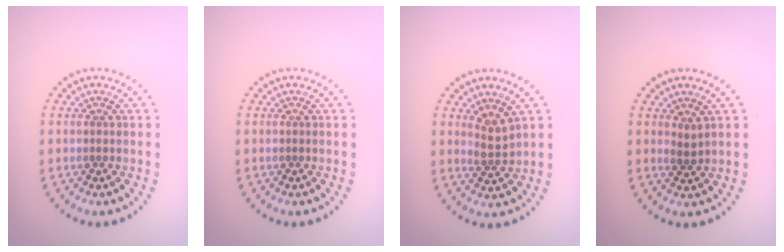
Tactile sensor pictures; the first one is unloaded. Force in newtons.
{"total": 0.0}
{"total": 1.9, "press": 1.5, "slide": 1.1}
{"total": 1.0, "press": 0.8, "slide": 0.6}